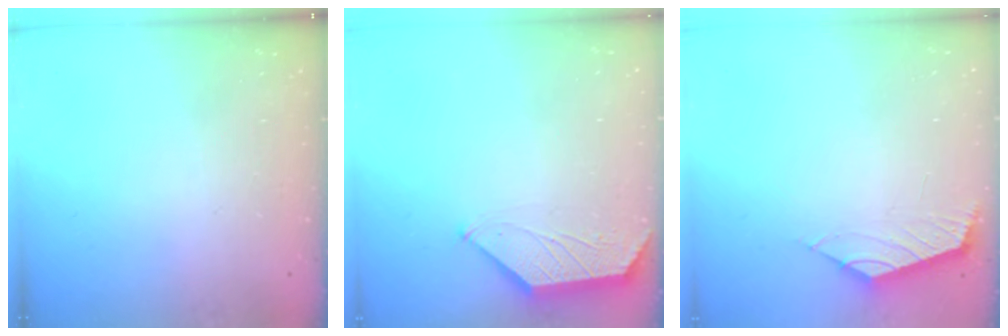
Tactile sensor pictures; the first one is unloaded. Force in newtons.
{"total": 0.8, "press": 0.7, "slide": 0.1}
{"total": 2.1, "press": 2.1, "slide": 0.5}